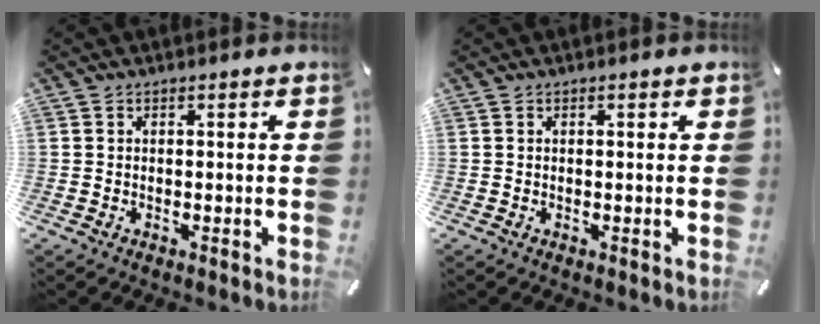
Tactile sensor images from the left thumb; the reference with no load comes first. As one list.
[{"total": 0.0}]